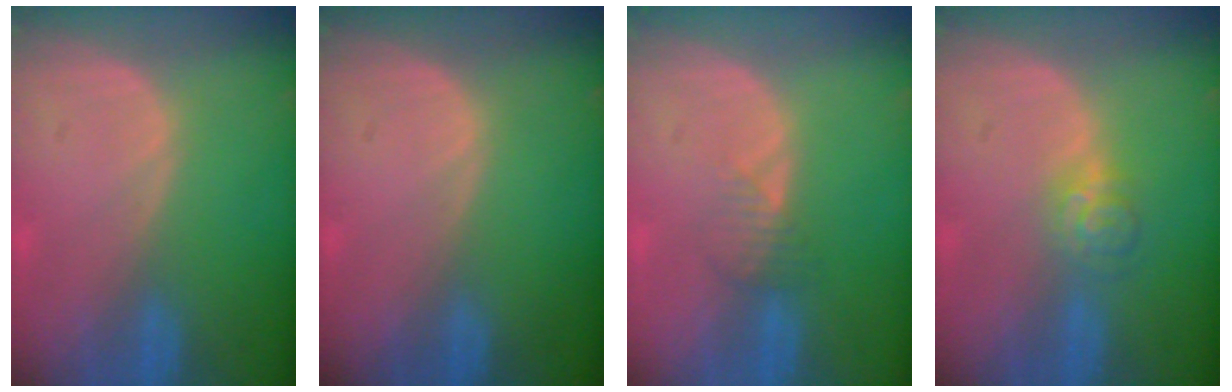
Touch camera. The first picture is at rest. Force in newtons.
{"total": 0.0}
{"total": 2.1, "press": 2.1, "slide": 0.2}
{"total": 3.6, "press": 3.5, "slide": 0.5}